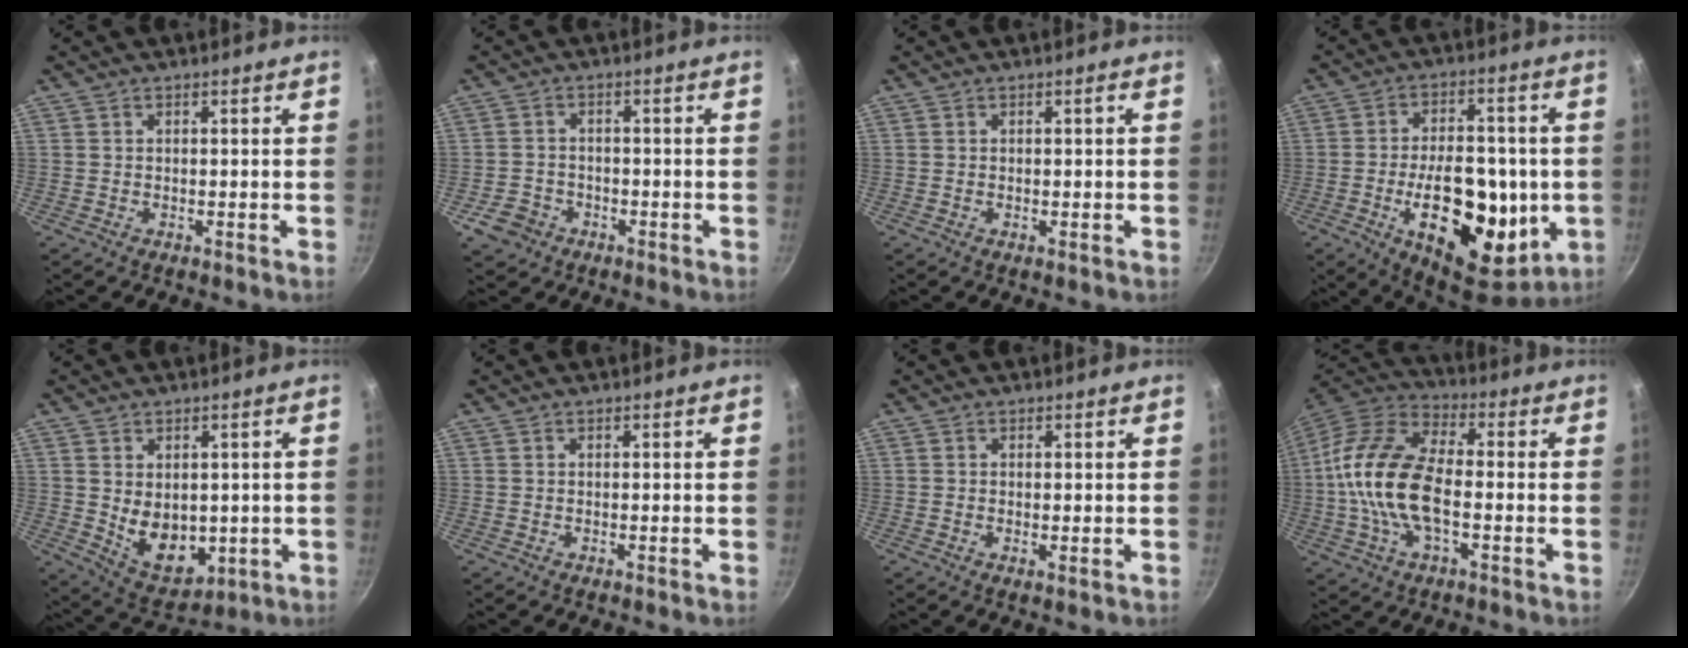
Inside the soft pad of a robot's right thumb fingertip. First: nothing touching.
{"total": 4.9, "force": [-2.6, 3.9, 1.5], "torque": [-0.022, 0.027, -0.040]}
{"total": 1.0, "force": [-0.1, 0.0, 1.0], "torque": [-0.016, 0.000, -0.003]}
{"total": 23.2, "force": [-4.2, 13.1, 18.7], "torque": [-0.243, 0.007, -0.049]}
{"total": 10.0, "force": [0.0, 7.1, 7.1], "torque": [-0.086, -0.019, 0.028]}
{"total": 0.0}
{"total": 0.8, "force": [-0.1, 0.2, 0.8], "torque": [-0.015, -0.004, -0.003]}
{"total": 17.8, "force": [-1.8, 9.0, 15.2], "torque": [-0.286, 0.035, -0.049]}